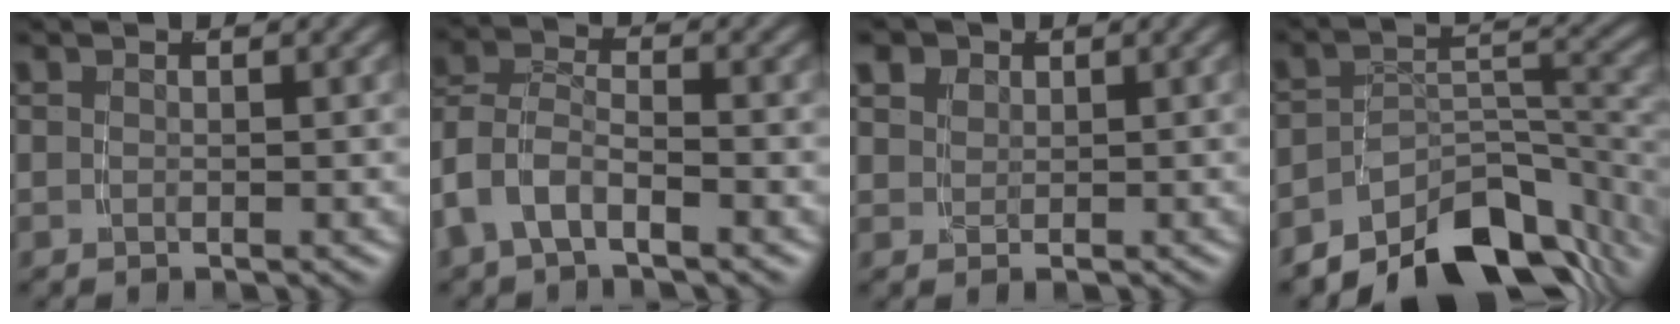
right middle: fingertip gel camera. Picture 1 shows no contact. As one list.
[{"total": 5.8, "force": [-1.8, 4.7, 3.0], "torque": [-0.085, -0.022, -0.033]}, {"total": 3.5, "force": [1.6, 2.6, 1.7], "torque": [-0.035, -0.004, 0.034]}, {"total": 14.4, "force": [-9.7, 7.5, 7.4], "torque": [-0.107, -0.037, -0.139]}]